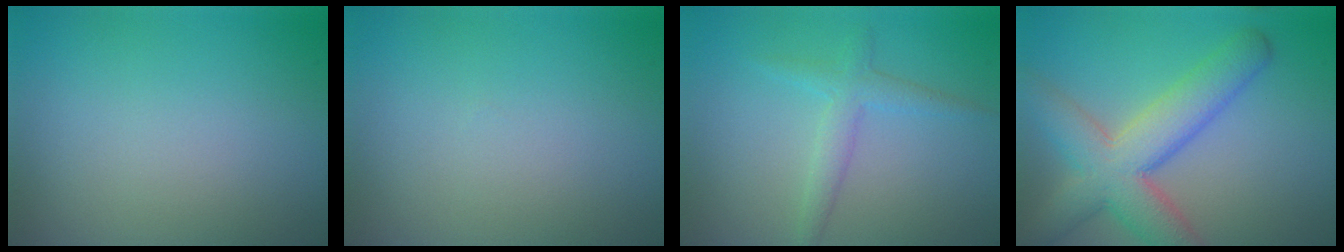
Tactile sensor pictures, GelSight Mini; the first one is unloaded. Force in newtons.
{"total": 0.0}
{"total": 2.2, "press": 2.2, "slide": 0.1}
{"total": 7.5, "press": 7.5, "slide": 0.4}